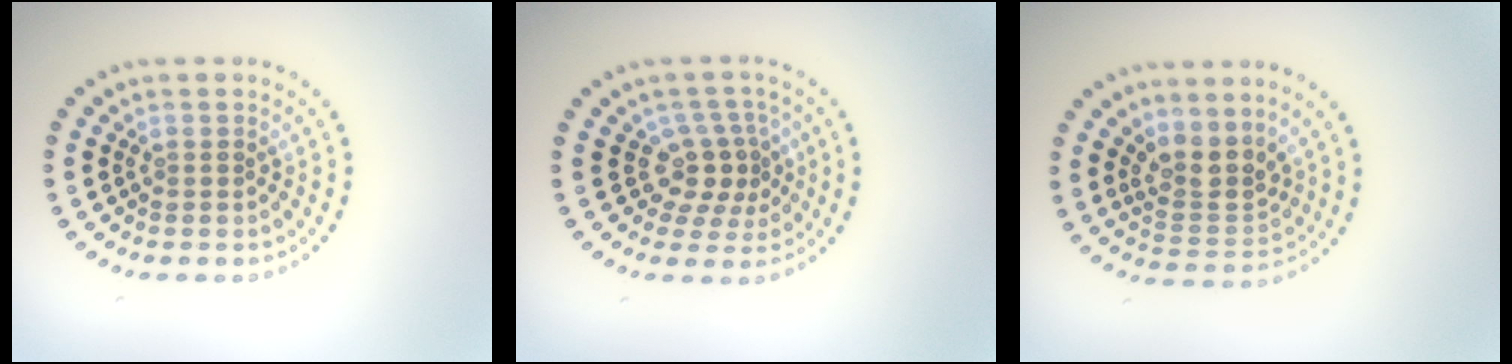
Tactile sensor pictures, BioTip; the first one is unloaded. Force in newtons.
{"total": 3.2, "press": 2.3, "slide": 2.2}
{"total": 3.2, "press": 2.6, "slide": 1.8}